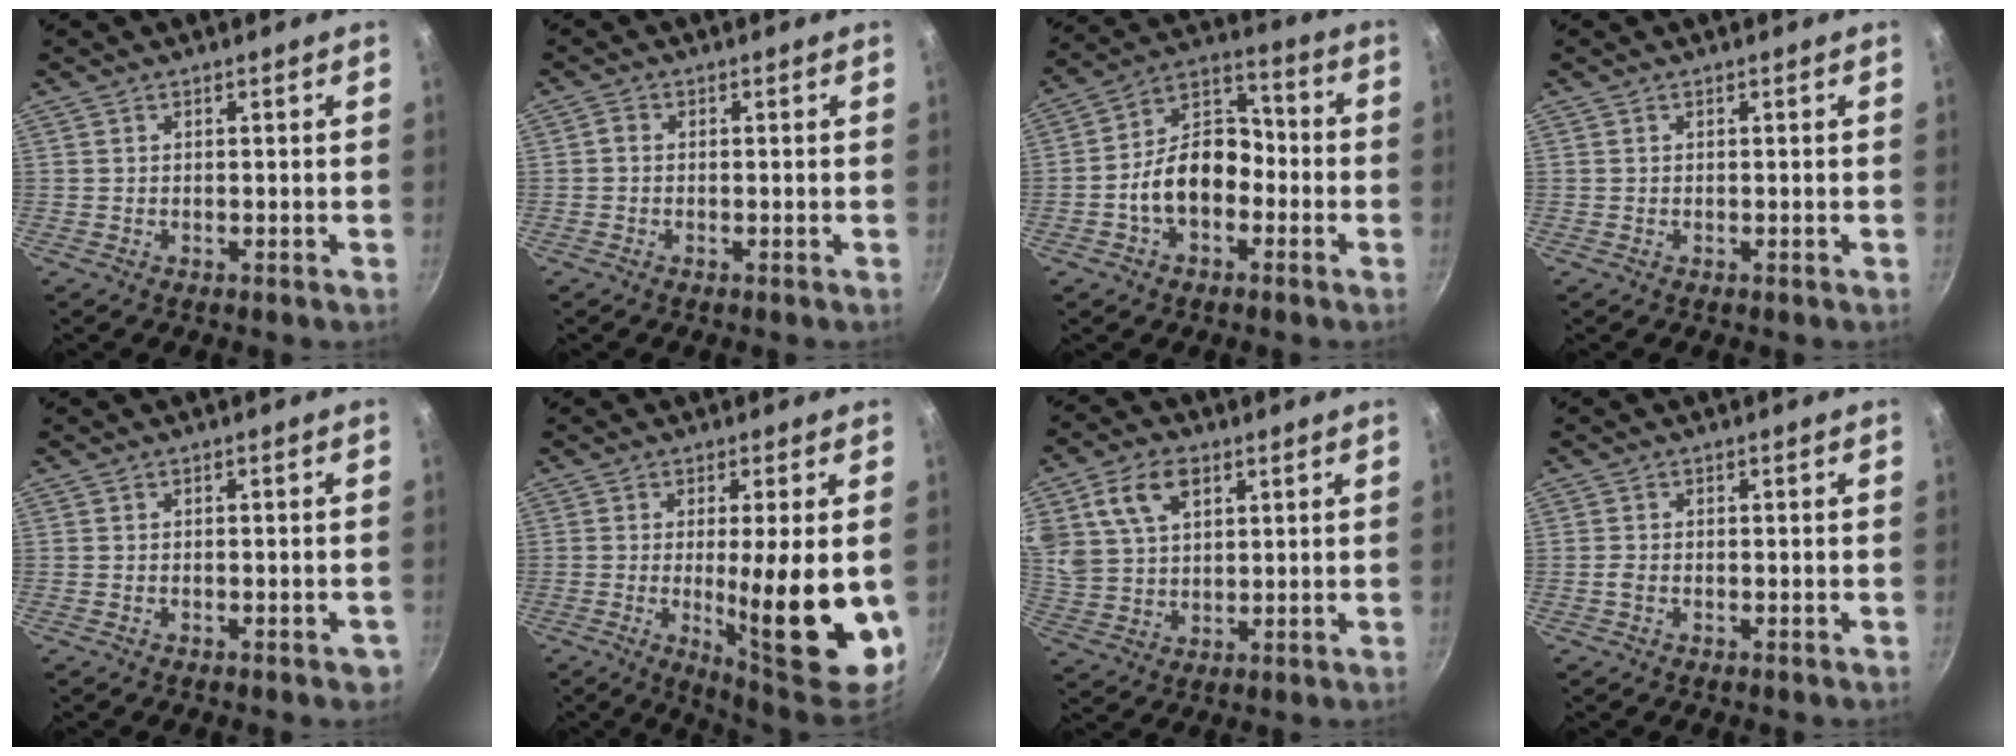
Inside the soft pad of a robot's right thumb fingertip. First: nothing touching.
{"total": 1.1, "force": [-0.3, 0.8, 0.6], "torque": [-0.013, 0.006, -0.009]}
{"total": 13.0, "force": [-3.4, 8.9, 8.9], "torque": [-0.106, 0.056, -0.072]}
{"total": 0.0}
{"total": 2.2, "force": [-1.2, 1.0, 1.6], "torque": [-0.013, 0.013, -0.008]}
{"total": 17.4, "force": [-2.1, 3.7, 16.8], "torque": [-0.227, -0.011, -0.020]}
{"total": 11.5, "force": [4.9, 7.7, 7.0], "torque": [-0.118, -0.009, 0.096]}
{"total": 1.0, "force": [-0.5, 0.6, 0.7], "torque": [-0.018, 0.004, -0.012]}